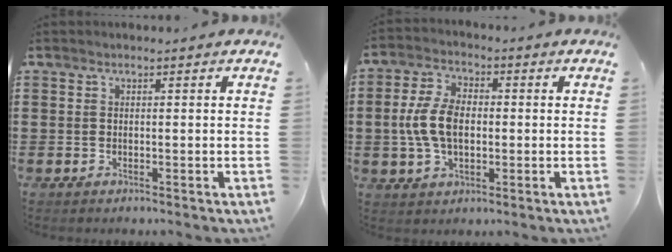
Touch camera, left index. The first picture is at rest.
{"total": 7.7, "force": [-0.5, 4.8, 6.1], "torque": [-0.150, 0.005, -0.018]}